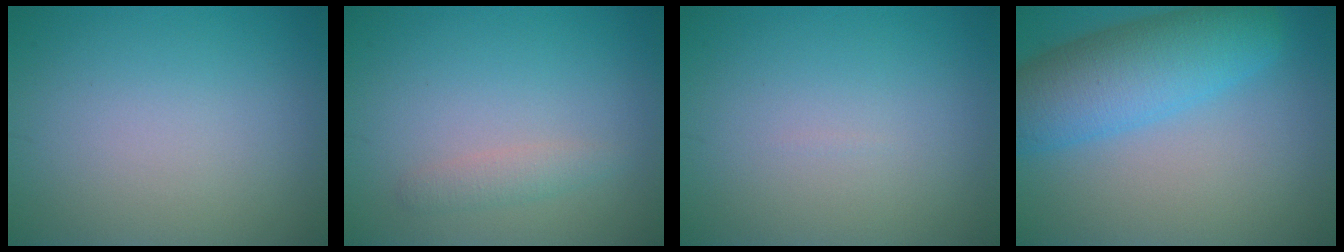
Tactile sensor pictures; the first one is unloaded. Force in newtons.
{"total": 1.4, "press": 1.4, "slide": 0.0}
{"total": 0.0}
{"total": 7.9, "press": 7.9, "slide": 0.3}